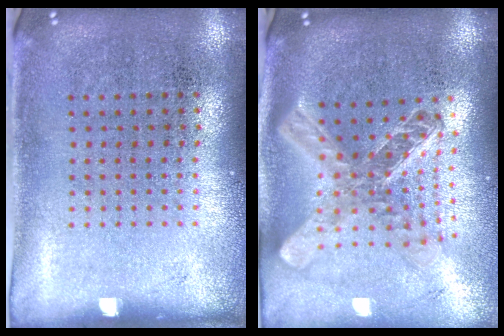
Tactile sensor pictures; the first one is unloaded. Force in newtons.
{"total": 2.5, "press": 2.0, "slide": 1.6}